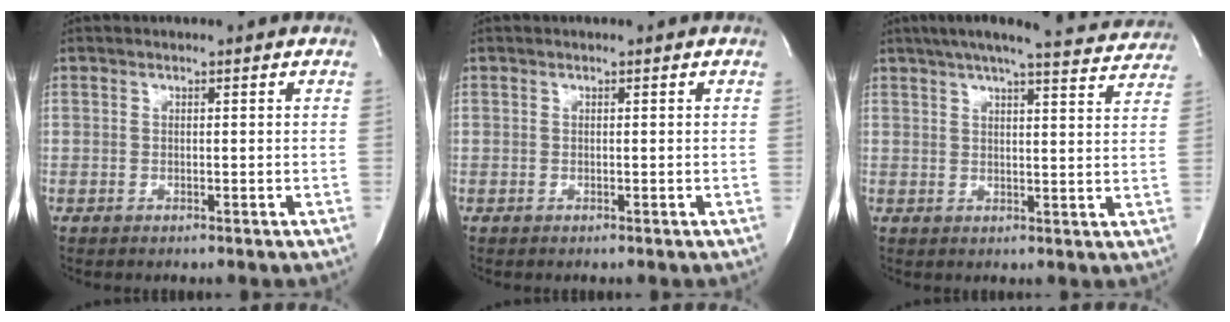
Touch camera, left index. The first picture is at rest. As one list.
[{"total": 0.0}, {"total": 19.1, "force": [17.3, 1.9, 7.9], "torque": [-0.121, 0.005, 0.210]}]